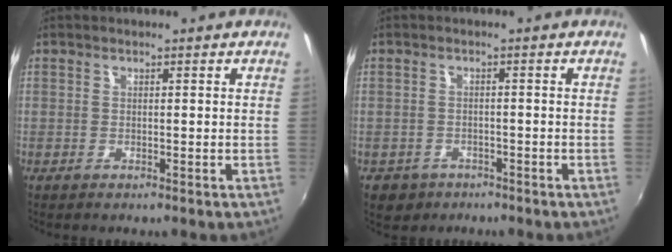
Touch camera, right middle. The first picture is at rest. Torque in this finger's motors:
{"motor_torque": [0.47, -0.45, -0.01, 0.01]}